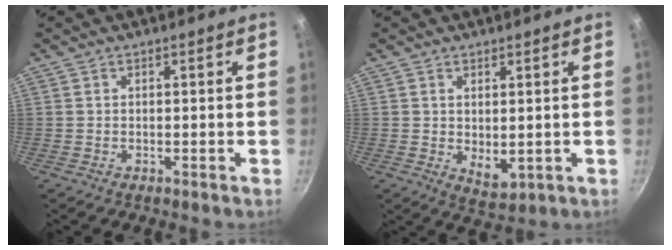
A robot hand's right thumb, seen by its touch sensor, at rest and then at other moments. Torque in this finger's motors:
{"motor_torque": [-0.66, 0.11, 0.71, 0.13, 0.04]}